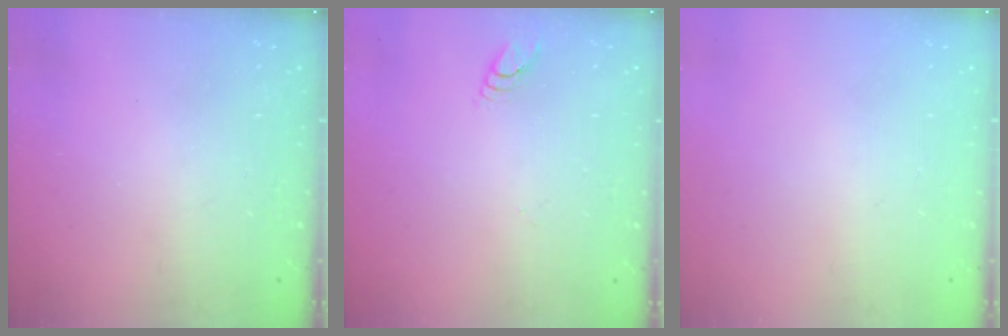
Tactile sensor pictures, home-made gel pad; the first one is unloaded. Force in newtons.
{"total": 2.8, "press": 2.8, "slide": 0.2}
{"total": 0.0}